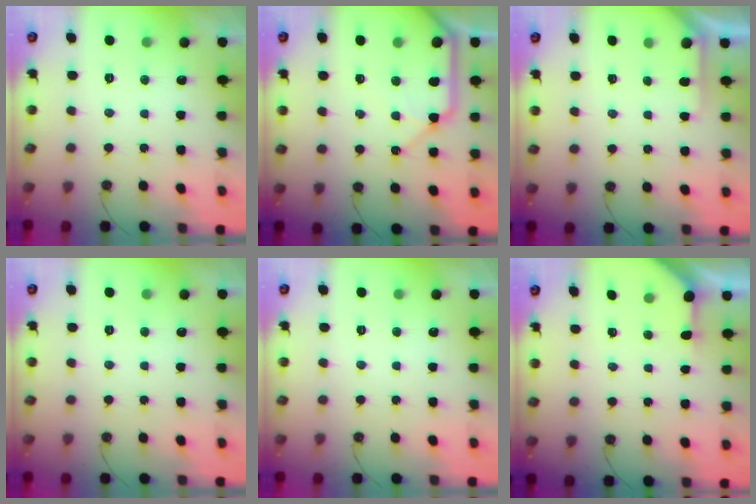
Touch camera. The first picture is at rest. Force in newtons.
{"total": 11.7, "press": 11.6, "slide": 1.5}
{"total": 3.1, "press": 3.1, "slide": 0.3}
{"total": 0.0}
{"total": 0.0}
{"total": 2.8, "press": 2.8, "slide": 0.3}